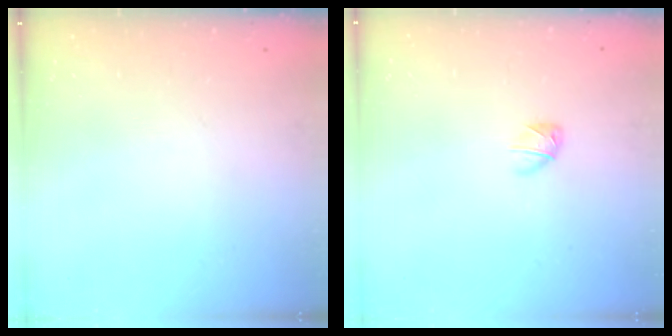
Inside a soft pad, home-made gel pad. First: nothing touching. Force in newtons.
{"total": 3.4, "press": 3.3, "slide": 0.7}